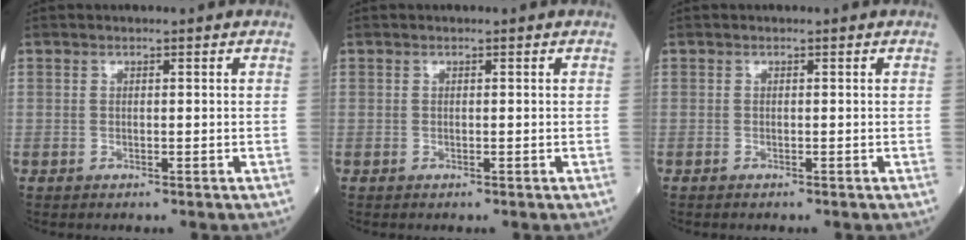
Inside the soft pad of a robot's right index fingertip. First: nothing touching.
{"total": 0.0}
{"total": 0.0}